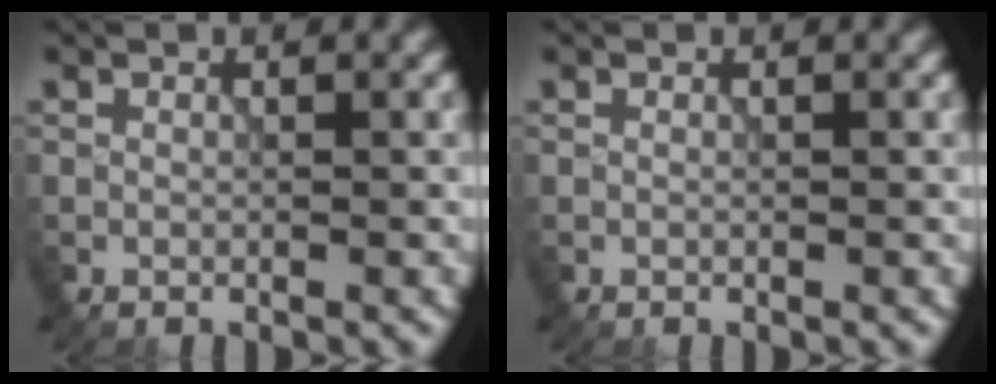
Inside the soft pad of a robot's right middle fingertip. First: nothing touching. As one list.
[{"total": 0.0}]